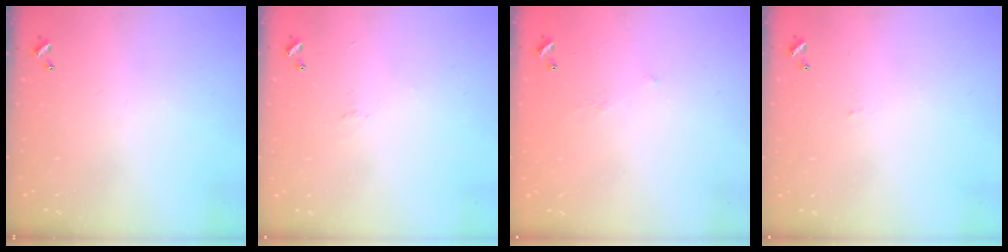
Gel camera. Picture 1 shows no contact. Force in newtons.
{"total": 0.6, "press": 0.4, "slide": 0.5}
{"total": 5.7, "press": 5.6, "slide": 0.9}
{"total": 2.1, "press": 2.1, "slide": 0.2}